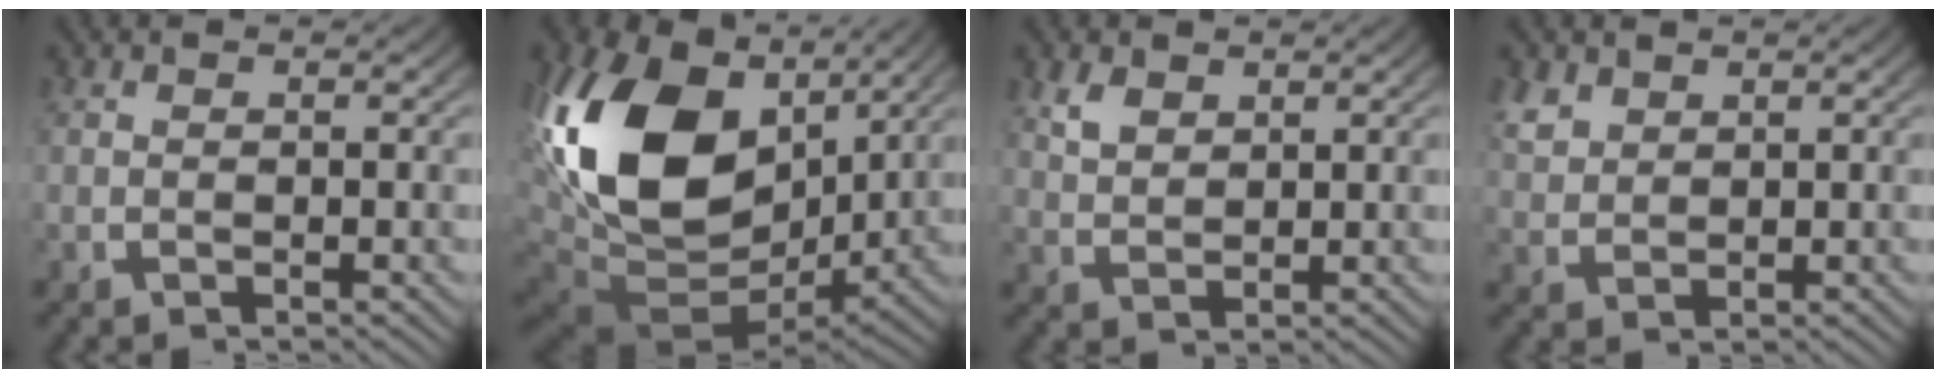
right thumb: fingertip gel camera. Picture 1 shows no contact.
{"total": 19.8, "force": [0.8, 13.0, 15.0], "torque": [-0.352, -0.068, 0.044]}
{"total": 2.6, "force": [1.6, 1.5, 1.4], "torque": [-0.023, -0.001, 0.037]}
{"total": 2.7, "force": [1.5, 1.8, 1.3], "torque": [-0.029, 0.001, 0.036]}